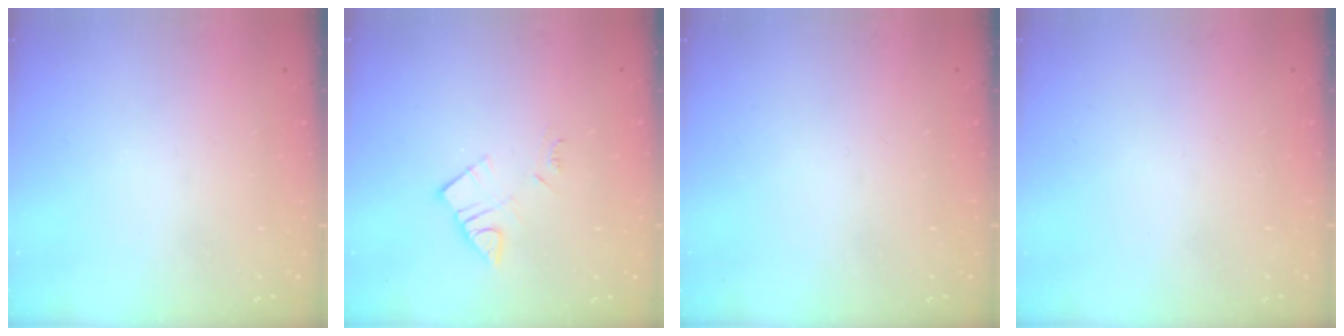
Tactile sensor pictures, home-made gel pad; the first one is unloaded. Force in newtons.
{"total": 6.4, "press": 6.4, "slide": 0.4}
{"total": 0.0}
{"total": 1.7, "press": 1.7, "slide": 0.1}